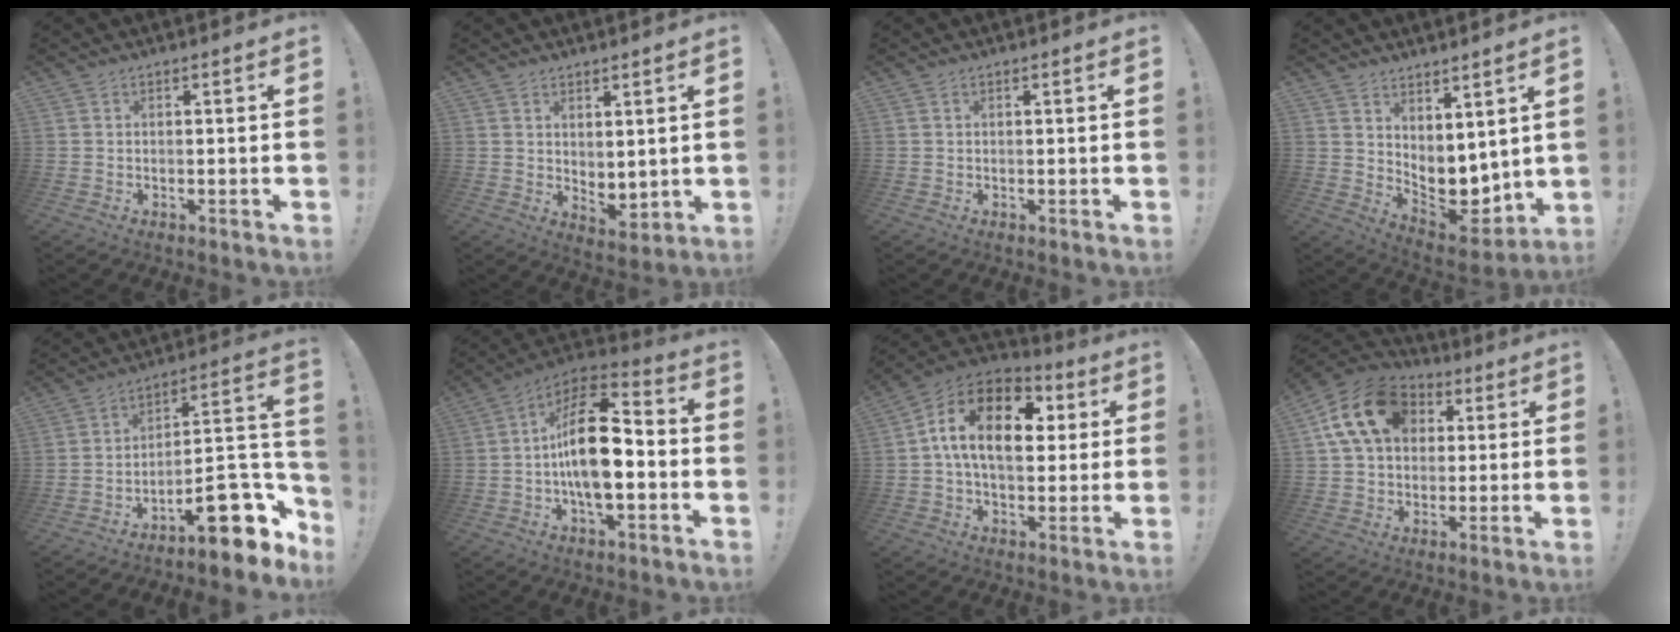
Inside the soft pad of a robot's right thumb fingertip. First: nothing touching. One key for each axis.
{"total": 4.3, "fx": 2.3, "fy": 2.5, "fz": 2.7, "tx": -0.025, "ty": -0.026, "tz": 0.046}
{"total": 0.0}
{"total": 7.6, "fx": 1.0, "fy": 6.2, "fz": 4.3, "tx": -0.027, "ty": -0.031, "tz": 0.033}
{"total": 17.9, "fx": -9.7, "fy": 6.6, "fz": 13.4, "tx": -0.145, "ty": 0.044, "tz": -0.152}
{"total": 19.2, "fx": -1.7, "fy": 9.0, "fz": 16.8, "tx": -0.283, "ty": 0.011, "tz": -0.031}
{"total": 17.9, "fx": 3.7, "fy": 10.8, "fz": 13.8, "tx": -0.226, "ty": 0.004, "tz": 0.057}
{"total": 17.2, "fx": 5.3, "fy": 12.7, "fz": 10.3, "tx": -0.165, "ty": 0.000, "tz": 0.102}